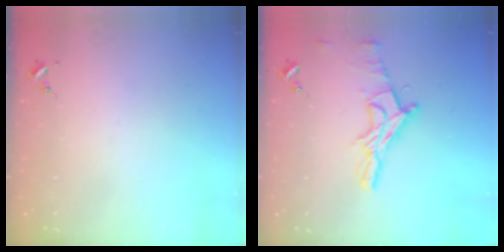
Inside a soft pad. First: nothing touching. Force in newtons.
{"total": 11.8, "press": 11.7, "slide": 1.0}